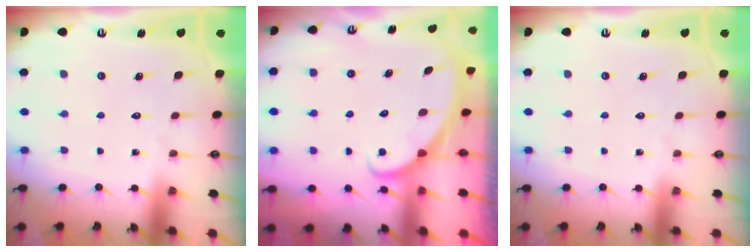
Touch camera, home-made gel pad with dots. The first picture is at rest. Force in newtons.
{"total": 1.6, "press": 1.6, "slide": 0.0}
{"total": 0.0}